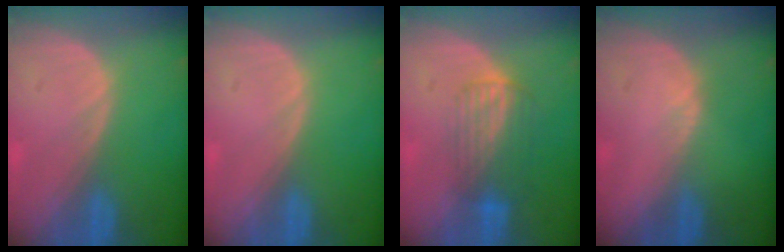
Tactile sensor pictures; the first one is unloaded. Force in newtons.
{"total": 0.0}
{"total": 6.8, "press": 5.7, "slide": 3.7}
{"total": 0.7, "press": 0.4, "slide": 0.5}